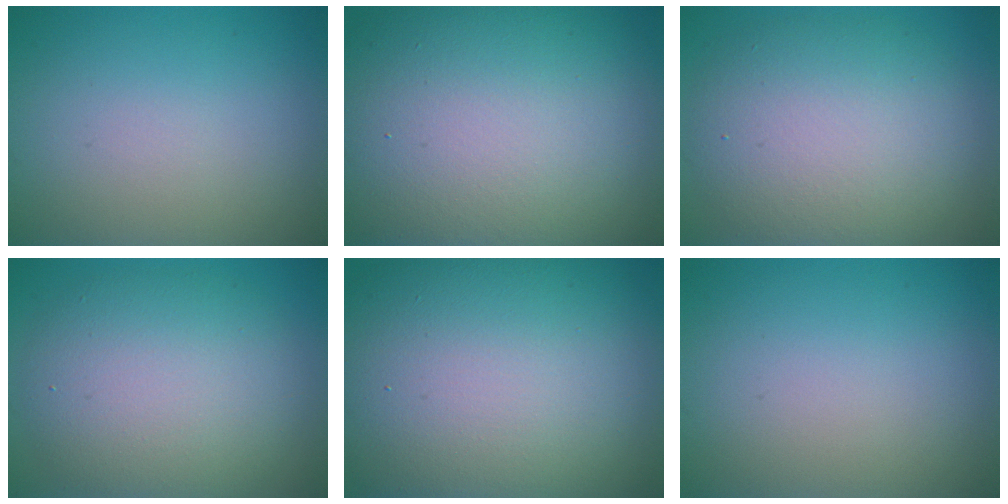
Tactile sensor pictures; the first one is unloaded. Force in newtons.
{"total": 18.1, "press": 18.0, "slide": 1.0}
{"total": 8.9, "press": 8.9, "slide": 0.3}
{"total": 7.9, "press": 7.9, "slide": 0.5}
{"total": 18.4, "press": 18.4, "slide": 0.8}
{"total": 0.0}